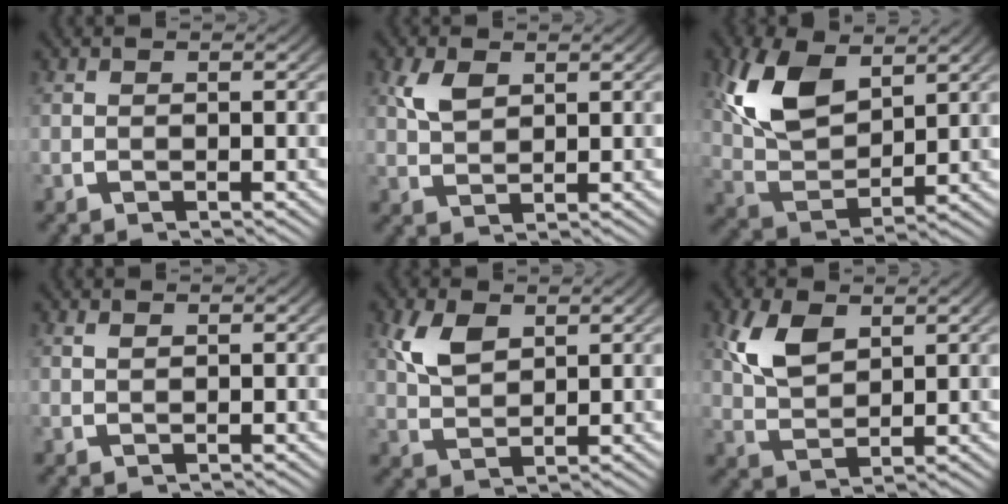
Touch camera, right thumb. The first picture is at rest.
{"total": 2.7, "force": [1.5, 1.4, 1.8], "torque": [-0.034, 0.001, 0.036]}
{"total": 9.2, "force": [2.6, 5.8, 6.7], "torque": [-0.157, -0.021, 0.060]}
{"total": 0.6, "force": [0.5, 0.2, 0.3], "torque": [0.000, 0.002, 0.013]}
{"total": 4.1, "force": [2.0, 2.3, 2.8], "torque": [-0.058, -0.006, 0.048]}
{"total": 5.2, "force": [2.2, 3.1, 3.6], "torque": [-0.080, -0.013, 0.054]}